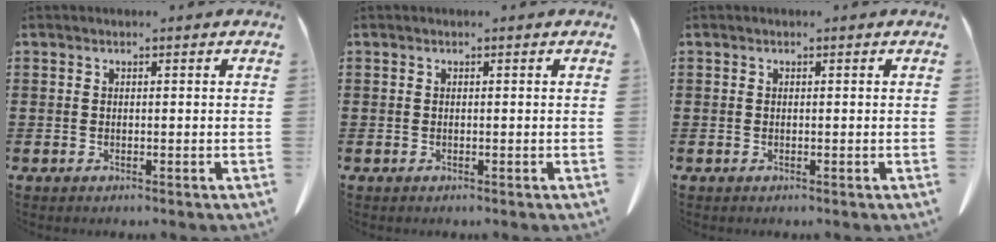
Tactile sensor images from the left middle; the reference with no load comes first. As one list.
[{"total": 0.0}, {"total": 0.0}]